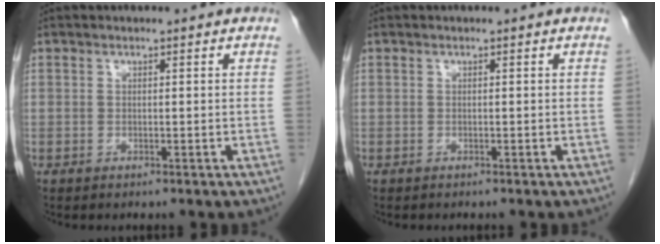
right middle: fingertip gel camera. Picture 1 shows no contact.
{"total": 0.0}